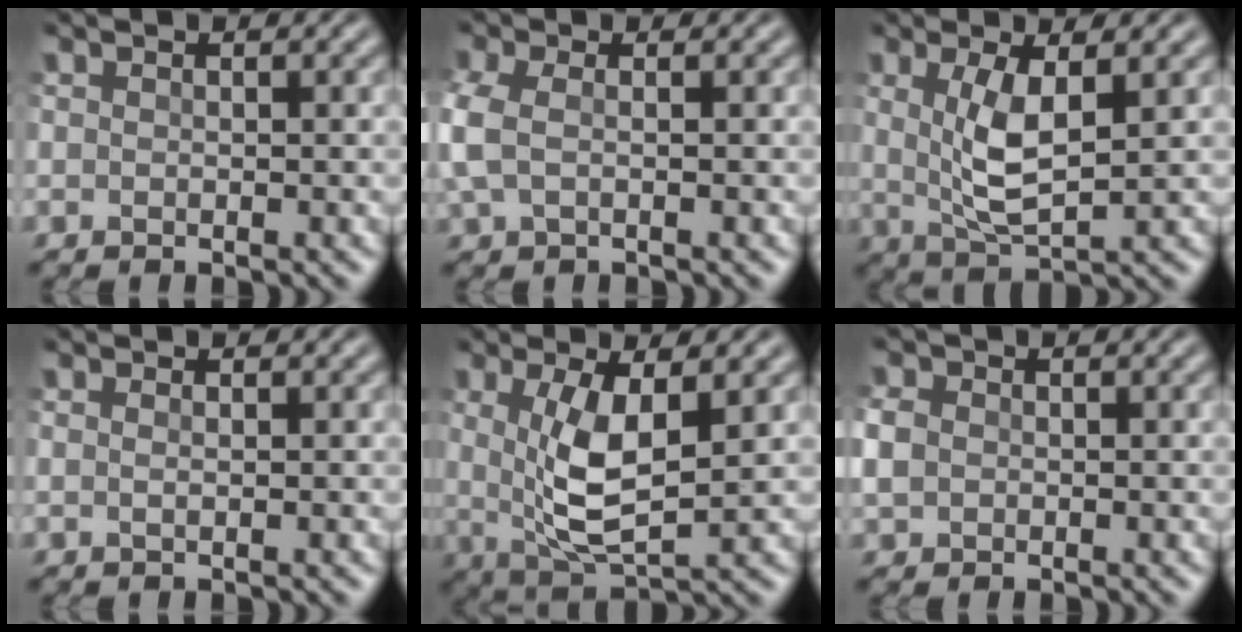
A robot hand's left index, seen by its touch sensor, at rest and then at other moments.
{"total": 3.7, "force": [-0.6, 2.3, 2.8], "torque": [-0.076, -0.002, -0.015]}
{"total": 4.1, "force": [0.7, 0.9, 4.0], "torque": [-0.087, -0.002, 0.017]}
{"total": 0.5, "force": [0.0, 0.0, 0.5], "torque": [-0.011, 0.001, 0.002]}
{"total": 5.8, "force": [0.6, 1.7, 5.5], "torque": [-0.117, -0.009, 0.014]}
{"total": 2.7, "force": [-0.2, 2.3, 1.3], "torque": [-0.036, 0.001, -0.006]}